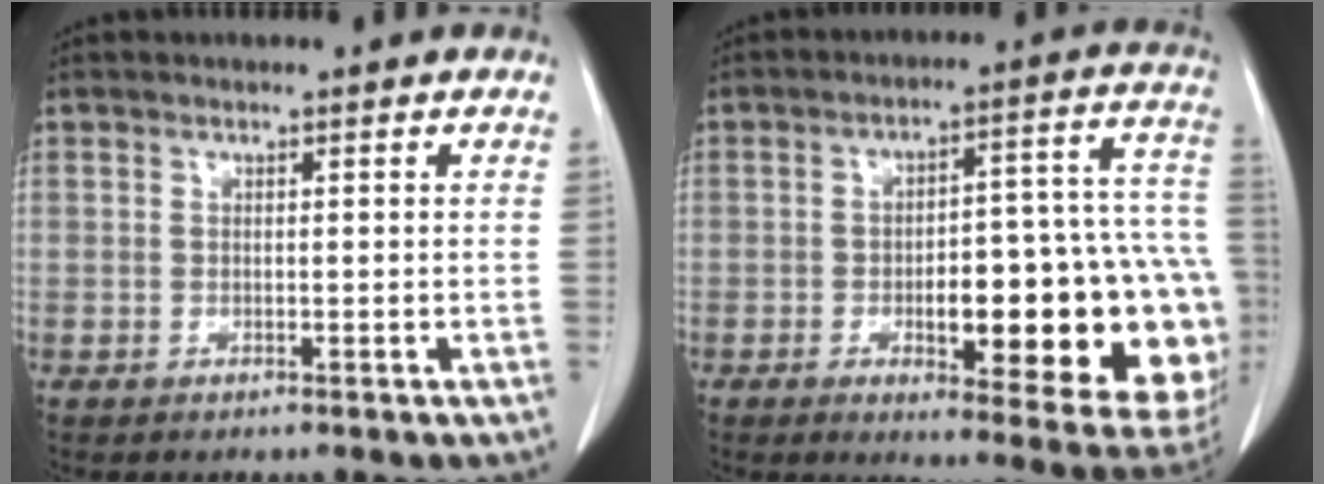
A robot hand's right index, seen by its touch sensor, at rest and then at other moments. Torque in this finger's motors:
{"motor_torque": [1.94, -0.19, 0.60, 0.11]}